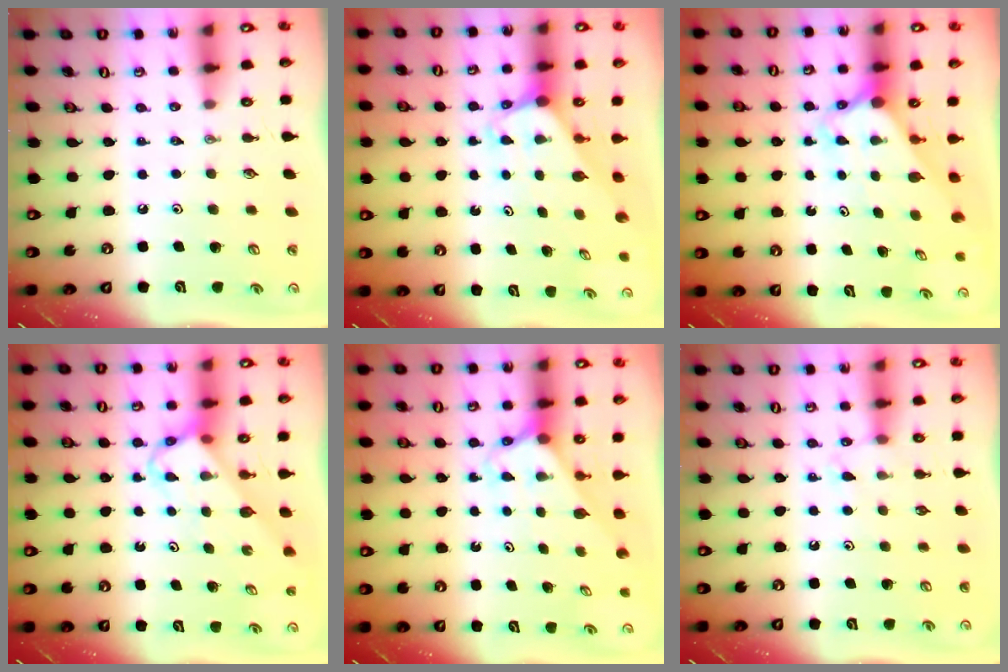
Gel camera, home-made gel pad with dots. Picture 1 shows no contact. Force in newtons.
{"total": 1.9, "press": 1.9, "slide": 0.2}
{"total": 3.7, "press": 3.7, "slide": 0.3}
{"total": 3.6, "press": 3.6, "slide": 0.1}
{"total": 2.6, "press": 2.6, "slide": 0.2}
{"total": 6.6, "press": 6.5, "slide": 0.9}